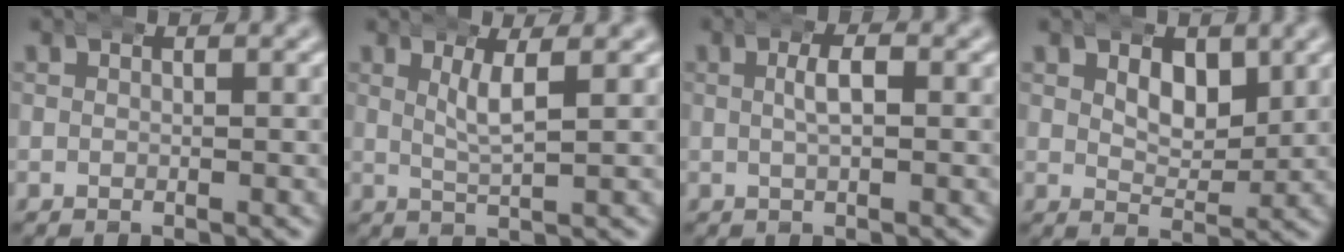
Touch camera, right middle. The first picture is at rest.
{"total": 2.5, "force": [1.2, -0.2, 2.2], "torque": [-0.046, -0.001, 0.026]}
{"total": 2.3, "force": [0.2, 0.7, 2.2], "torque": [-0.033, 0.009, 0.000]}
{"total": 3.5, "force": [1.9, 2.0, 2.1], "torque": [-0.030, -0.012, 0.036]}